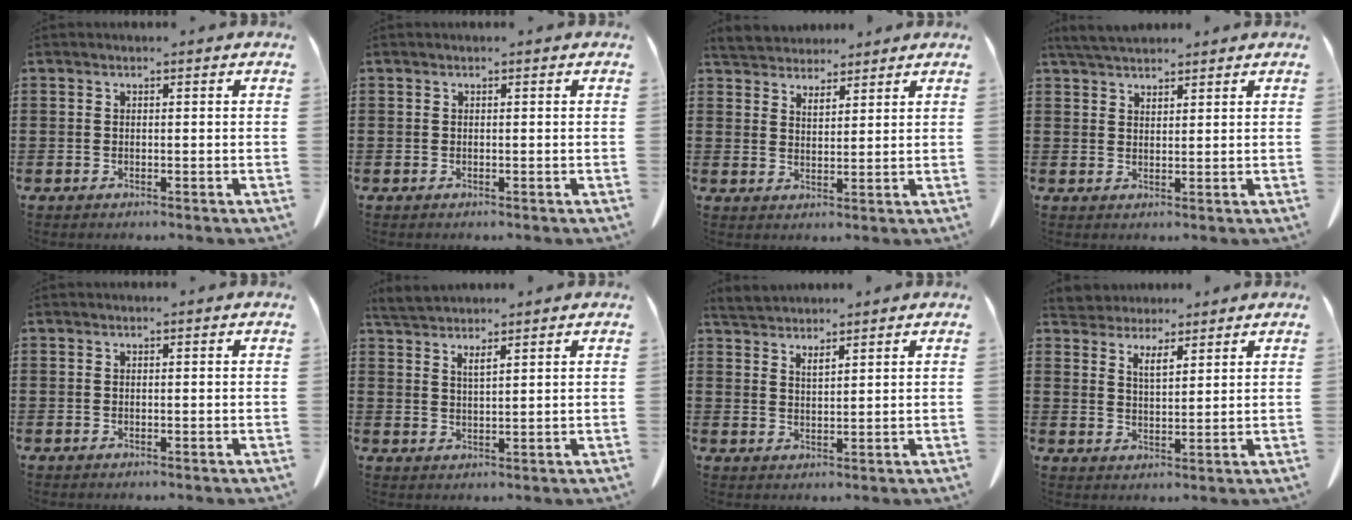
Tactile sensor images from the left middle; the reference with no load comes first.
{"total": 0.0}
{"total": 4.2, "force": [4.1, 1.0, 0.3], "torque": [-0.019, -0.010, 0.078]}
{"total": 3.5, "force": [3.3, 0.7, 1.1], "torque": [-0.031, -0.003, 0.062]}
{"total": 0.0}
{"total": 3.0, "force": [2.7, 0.0, 1.2], "torque": [-0.029, -0.004, 0.049]}
{"total": 2.7, "force": [2.7, 0.0, 0.4], "torque": [-0.014, -0.004, 0.050]}
{"total": 4.0, "force": [3.6, 1.4, 1.1], "torque": [-0.026, -0.010, 0.064]}